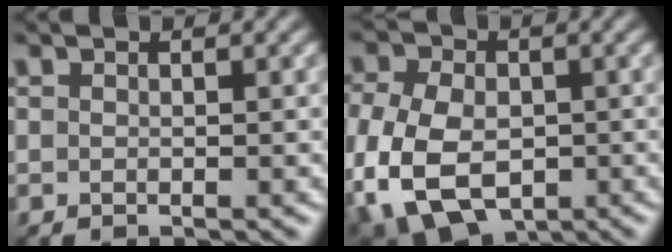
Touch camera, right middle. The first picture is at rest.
{"total": 11.5, "force": [-3.8, 7.7, 7.6], "torque": [-0.146, -0.032, -0.059]}